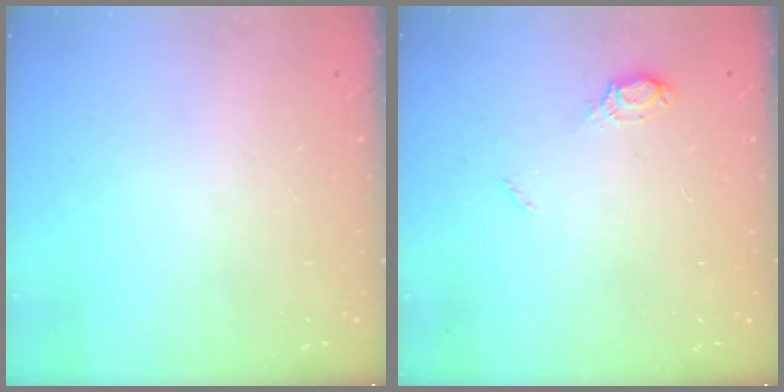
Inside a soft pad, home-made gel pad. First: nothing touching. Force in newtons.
{"total": 6.3, "press": 6.3, "slide": 0.7}